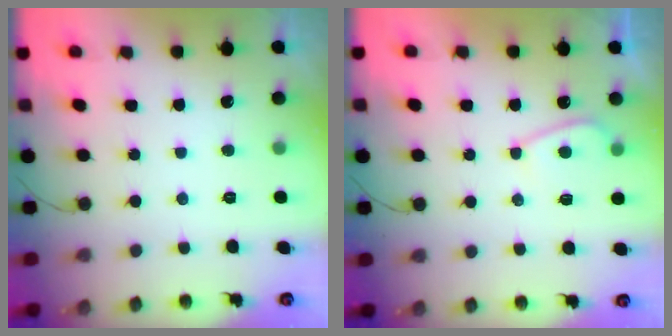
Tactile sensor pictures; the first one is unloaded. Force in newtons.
{"total": 4.5, "press": 4.5, "slide": 0.6}